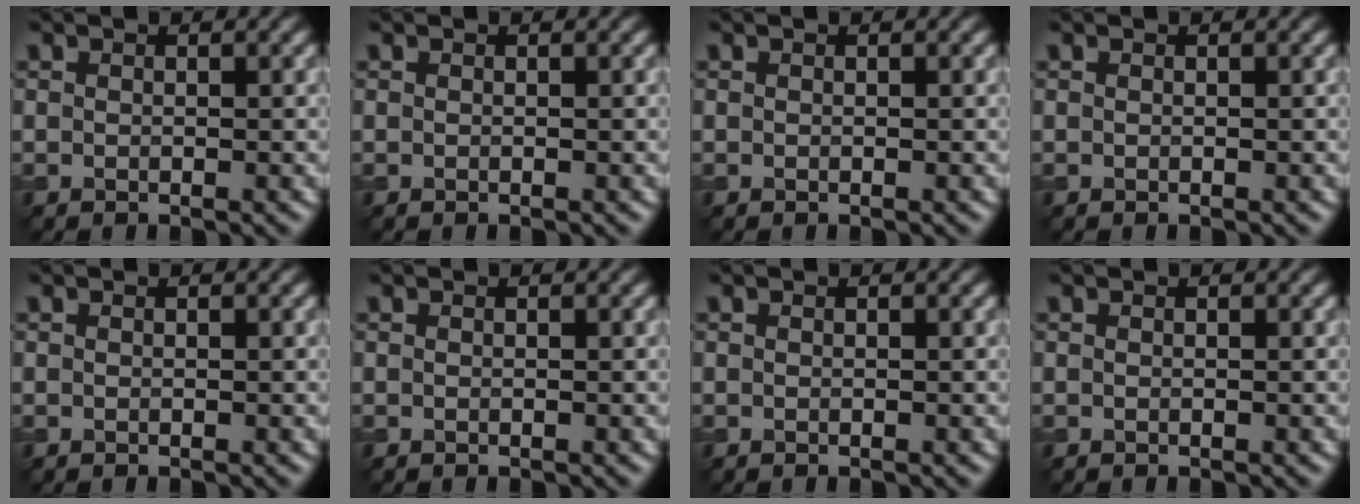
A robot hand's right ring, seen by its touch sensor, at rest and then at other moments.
{"total": 0.0}
{"total": 0.0}
{"total": 0.0}
{"total": 0.0}
{"total": 0.0}
{"total": 0.0}
{"total": 0.0}